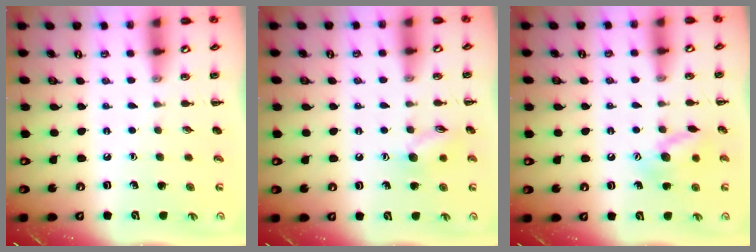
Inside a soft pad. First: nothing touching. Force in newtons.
{"total": 8.7, "press": 8.7, "slide": 0.8}
{"total": 11.6, "press": 11.4, "slide": 2.1}